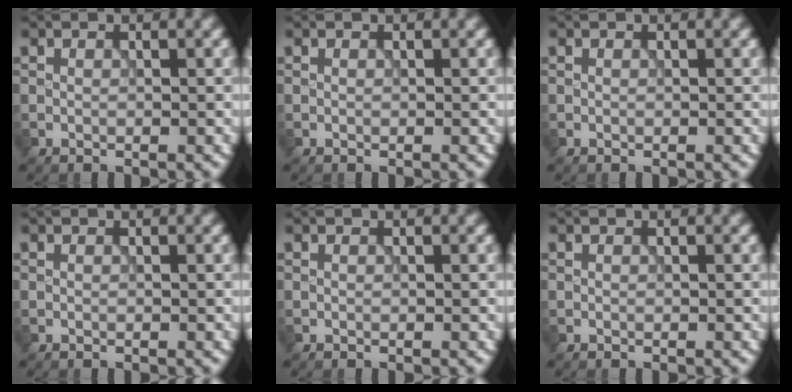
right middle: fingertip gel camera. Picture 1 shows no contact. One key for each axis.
{"total": 0.0}
{"total": 0.0}
{"total": 0.0}
{"total": 0.0}
{"total": 0.0}